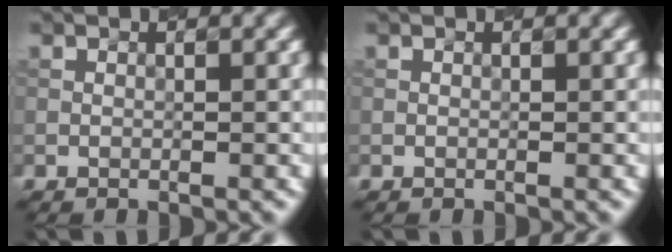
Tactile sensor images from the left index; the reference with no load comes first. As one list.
[{"total": 0.0}]